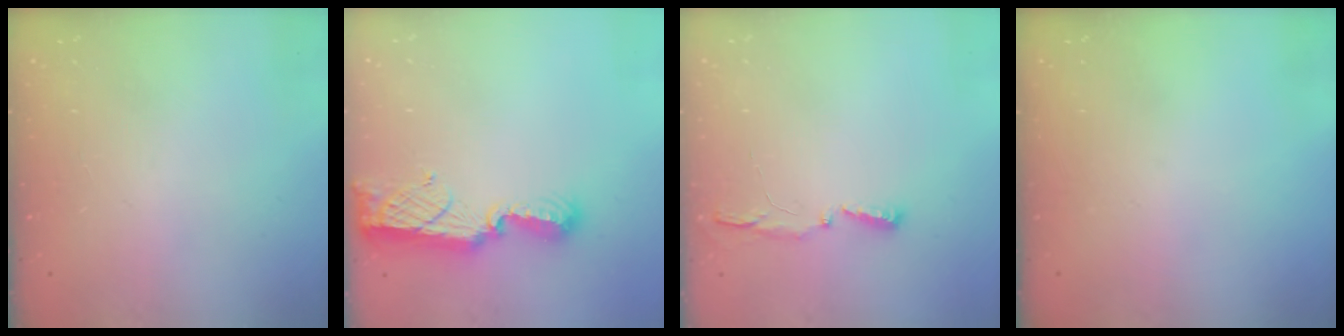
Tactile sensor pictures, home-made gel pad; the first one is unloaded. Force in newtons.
{"total": 10.8, "press": 10.5, "slide": 2.5}
{"total": 3.5, "press": 3.4, "slide": 0.8}
{"total": 0.0}